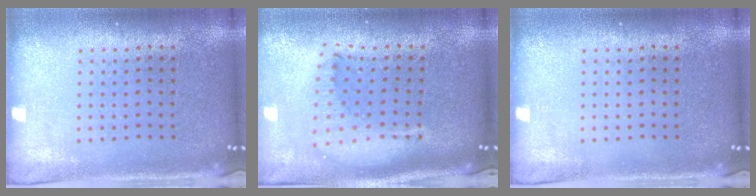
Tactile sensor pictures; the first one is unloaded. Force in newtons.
{"total": 2.2, "press": 1.7, "slide": 1.4}
{"total": 0.0}